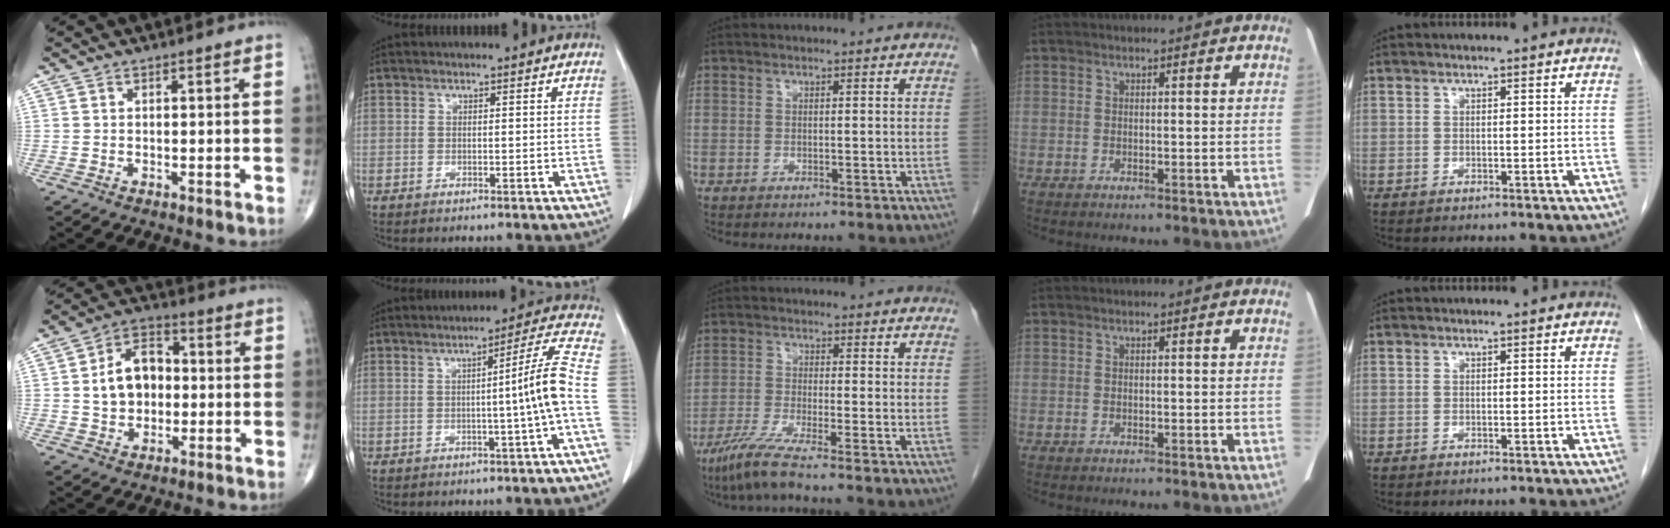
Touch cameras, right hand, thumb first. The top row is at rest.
{"thumb": {"total": 10.7, "force": [0.3, 7.7, 7.4], "torque": [-0.102, 0.021, -0.001]}, "index": {"total": 7.4, "force": [-1.4, -1.9, 7.0], "torque": [-0.093, 0.007, -0.022]}, "middle": {"total": 5.5, "force": [-4.2, -1.1, 3.4], "torque": [-0.070, -0.022, -0.088]}}